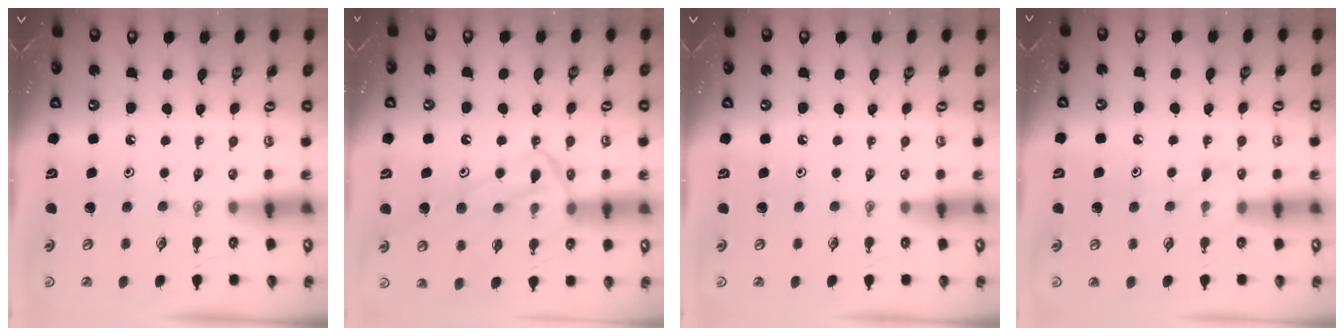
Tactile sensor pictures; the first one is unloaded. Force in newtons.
{"total": 15.8, "press": 15.8, "slide": 1.1}
{"total": 0.0}
{"total": 5.5, "press": 5.5, "slide": 0.7}